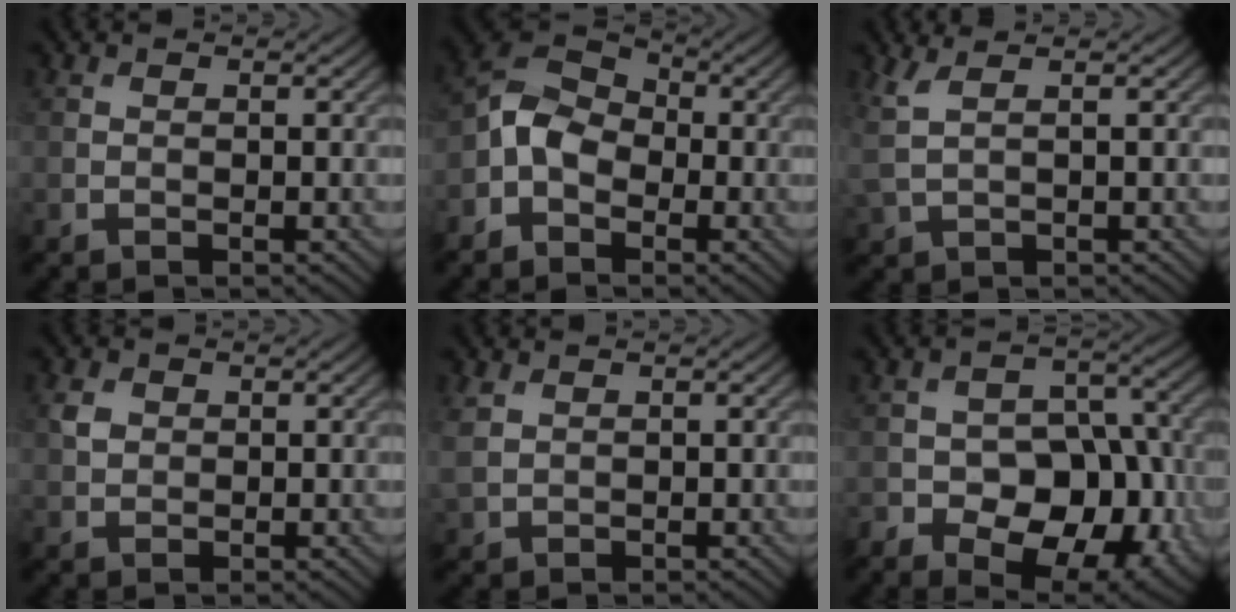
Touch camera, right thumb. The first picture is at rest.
{"total": 5.9, "force": [-2.1, 4.3, 3.5], "torque": [-0.077, 0.010, -0.059]}
{"total": 3.3, "force": [1.7, 1.0, 2.7], "torque": [-0.069, 0.008, 0.037]}
{"total": 1.9, "force": [0.6, 1.6, 0.8], "torque": [-0.022, 0.001, 0.010]}
{"total": 2.3, "force": [1.1, 1.6, 1.3], "torque": [-0.040, 0.001, 0.026]}
{"total": 12.4, "force": [-4.7, 8.2, 8.1], "torque": [-0.125, -0.004, -0.066]}